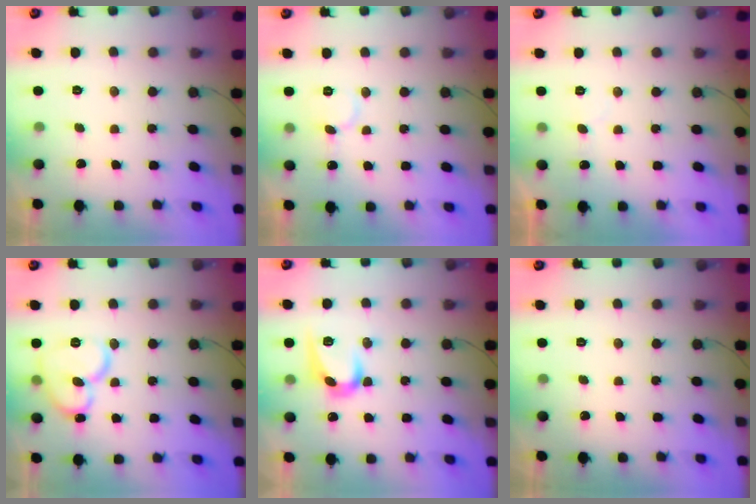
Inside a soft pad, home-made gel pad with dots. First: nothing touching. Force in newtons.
{"total": 6.4, "press": 6.4, "slide": 0.6}
{"total": 3.8, "press": 3.8, "slide": 0.4}
{"total": 13.3, "press": 13.2, "slide": 1.8}
{"total": 10.7, "press": 10.7, "slide": 0.6}
{"total": 0.0}